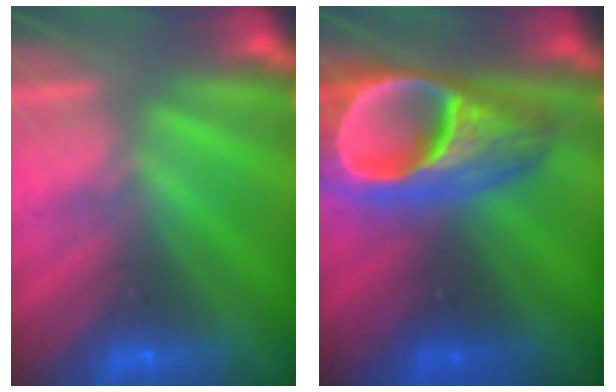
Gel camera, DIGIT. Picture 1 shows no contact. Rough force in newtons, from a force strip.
{"total": 8.9}